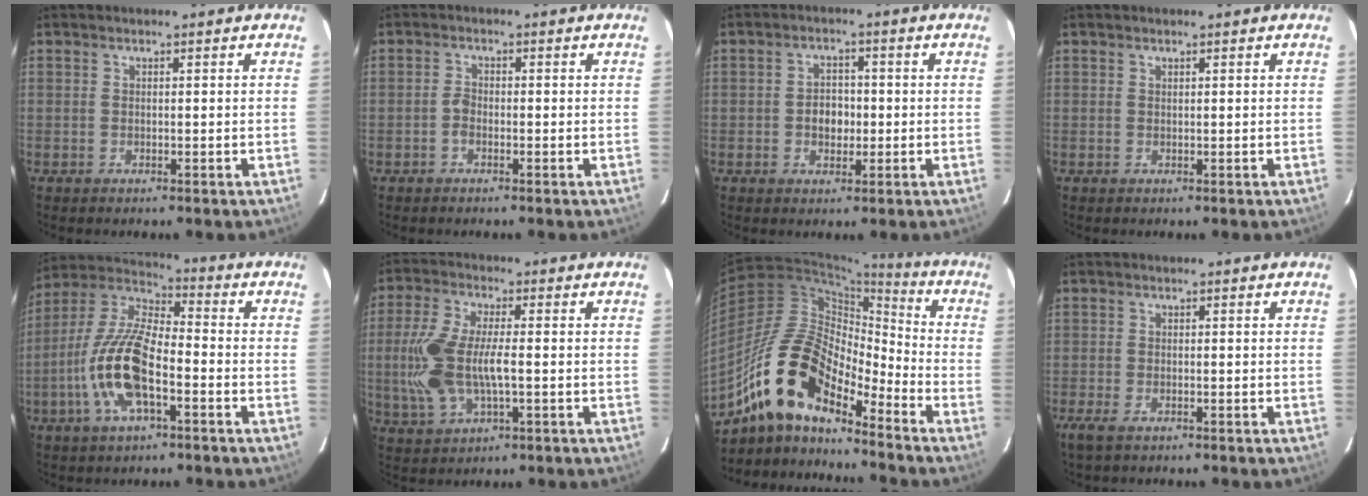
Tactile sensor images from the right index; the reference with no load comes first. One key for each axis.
{"total": 1.7, "fx": -0.9, "fy": 1.0, "fz": 1.0, "tx": -0.023, "ty": 0.005, "tz": -0.019}
{"total": 3.9, "fx": -0.6, "fy": 3.1, "fz": 2.4, "tx": -0.041, "ty": 0.009, "tz": -0.007}
{"total": 0.0}
{"total": 15.2, "fx": -5.0, "fy": 5.8, "fz": 13.2, "tx": -0.276, "ty": -0.002, "tz": -0.102}
{"total": 12.2, "fx": -1.2, "fy": 5.3, "fz": 11.0, "tx": -0.241, "ty": -0.001, "tz": -0.019}
{"total": 16.3, "fx": -12.4, "fy": 5.8, "fz": 8.9, "tx": -0.156, "ty": 0.006, "tz": -0.248}
{"total": 3.3, "fx": -2.3, "fy": 1.1, "fz": 2.2, "tx": -0.049, "ty": -0.009, "tz": -0.043}